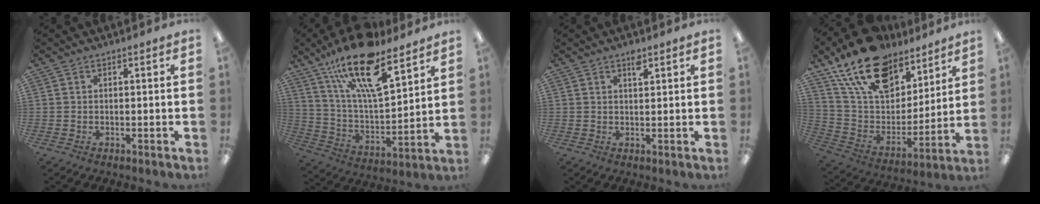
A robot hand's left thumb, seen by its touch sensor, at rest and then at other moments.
{"total": 21.5, "force": [14.4, 7.4, 14.2], "torque": [-0.247, -0.078, 0.247]}
{"total": 2.4, "force": [1.8, 0.7, 1.5], "torque": [-0.027, -0.003, 0.030]}
{"total": 20.4, "force": [14.8, 10.5, 9.3], "torque": [-0.181, -0.083, 0.269]}